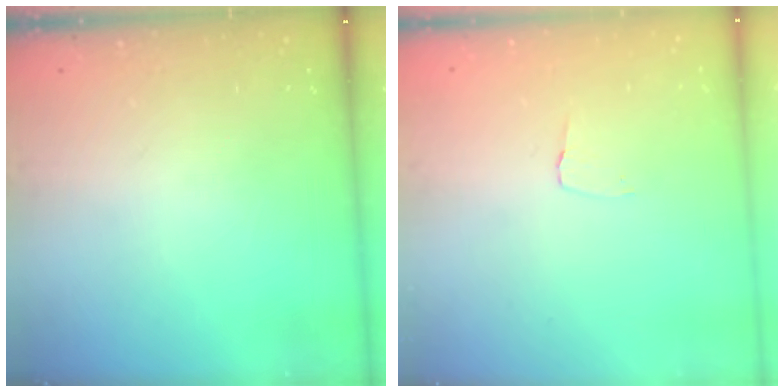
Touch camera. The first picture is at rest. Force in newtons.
{"total": 2.6, "press": 2.6, "slide": 0.2}